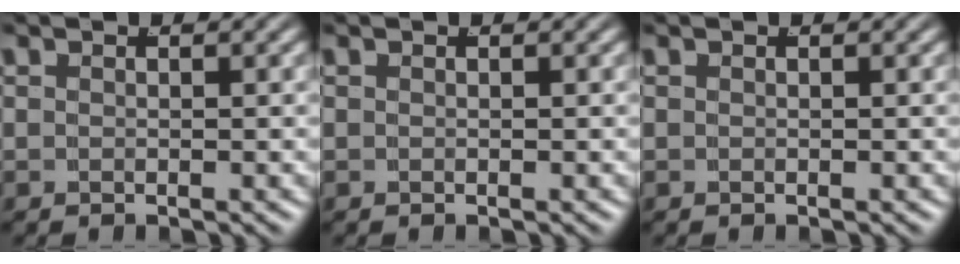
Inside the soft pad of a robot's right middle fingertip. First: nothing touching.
{"total": 0.0}
{"total": 0.0}